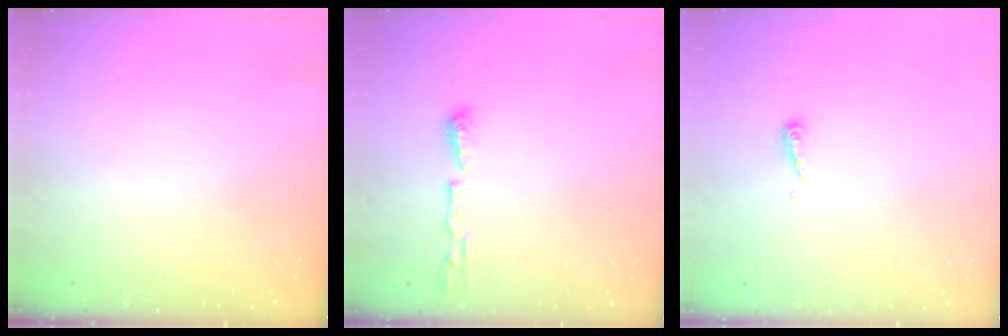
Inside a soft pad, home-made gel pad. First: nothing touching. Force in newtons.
{"total": 6.0, "press": 5.8, "slide": 1.2}
{"total": 4.7, "press": 4.6, "slide": 0.4}